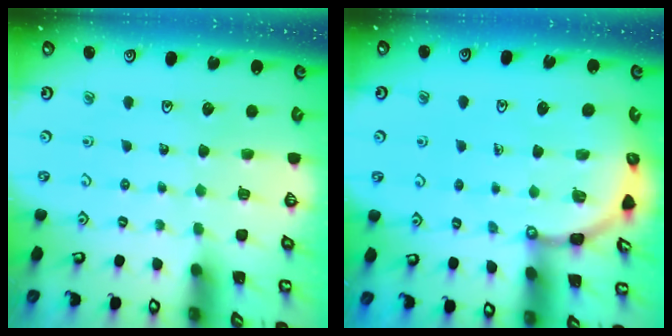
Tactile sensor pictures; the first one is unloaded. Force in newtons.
{"total": 7.7, "press": 7.6, "slide": 0.9}